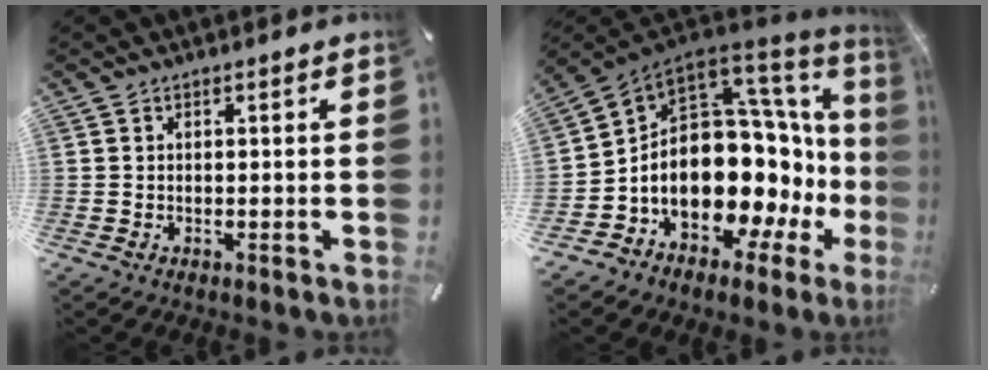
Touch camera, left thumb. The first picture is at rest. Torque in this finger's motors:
{"motor_torque": [0.78, 3.14, 2.77, 0.00, 0.66]}